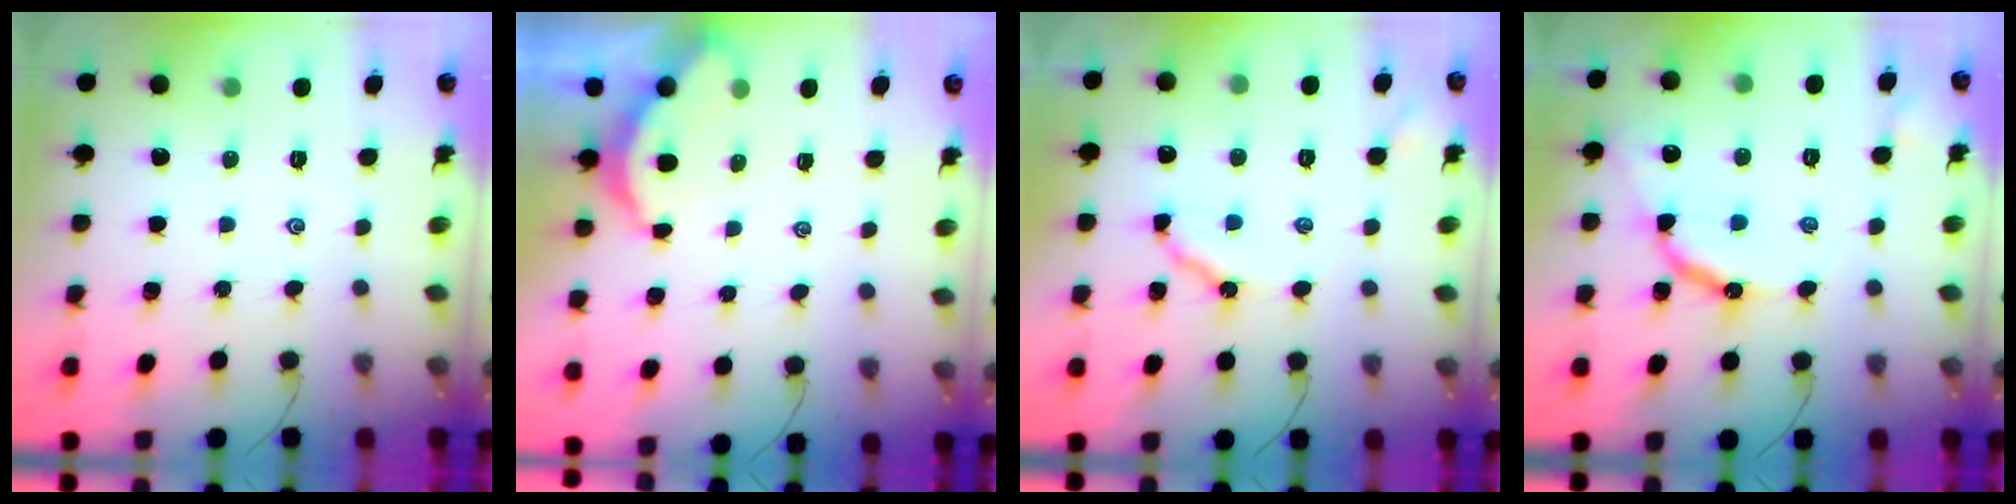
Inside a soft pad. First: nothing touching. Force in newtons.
{"total": 2.1, "press": 2.0, "slide": 0.4}
{"total": 7.9, "press": 7.8, "slide": 0.9}
{"total": 10.4, "press": 10.4, "slide": 0.6}